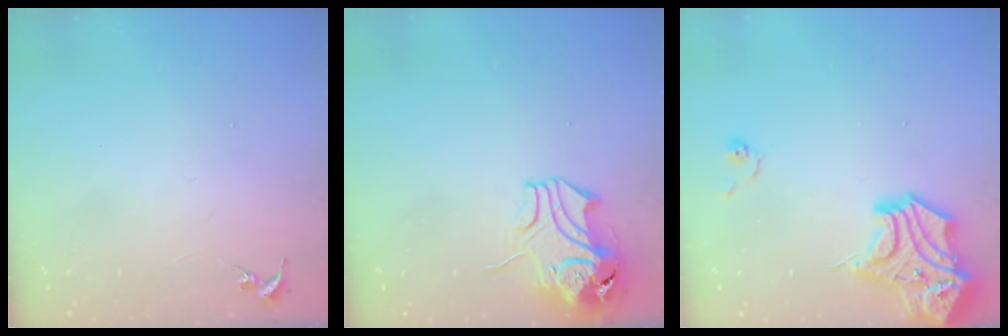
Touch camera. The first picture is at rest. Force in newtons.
{"total": 10.6, "press": 10.5, "slide": 1.8}
{"total": 15.8, "press": 15.6, "slide": 2.4}